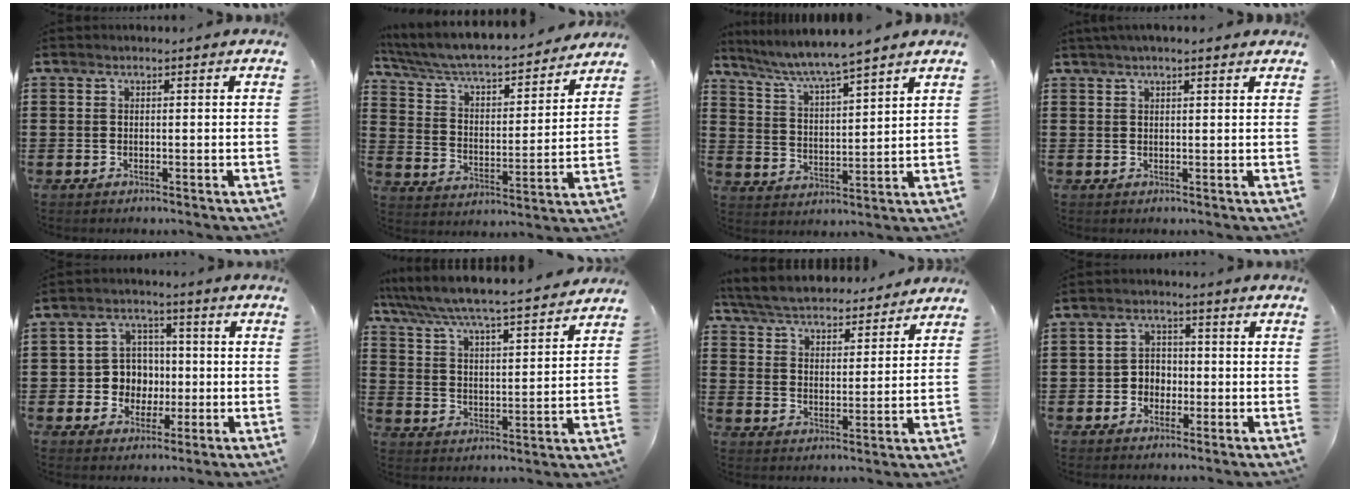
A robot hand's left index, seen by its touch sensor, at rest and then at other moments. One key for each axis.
{"total": 5.8, "fx": 5.2, "fy": 1.0, "fz": 2.3, "tx": -0.070, "ty": -0.045, "tz": 0.082}
{"total": 5.8, "fx": 5.3, "fy": -0.6, "fz": 2.4, "tx": -0.069, "ty": -0.033, "tz": 0.087}
{"total": 2.0, "fx": 1.6, "fy": 0.5, "fz": 1.1, "tx": -0.026, "ty": 0.005, "tz": 0.029}
{"total": 5.8, "fx": -0.5, "fy": 5.5, "fz": 1.6, "tx": -0.044, "ty": 0.015, "tz": -0.012}
{"total": 5.1, "fx": 4.8, "fy": -0.3, "fz": 1.6, "tx": -0.056, "ty": -0.040, "tz": 0.073}
{"total": 5.6, "fx": 5.5, "fy": 0.5, "fz": 1.0, "tx": -0.048, "ty": -0.035, "tz": 0.094}
{"total": 3.2, "fx": -1.3, "fy": 2.7, "fz": 1.1, "tx": -0.030, "ty": 0.008, "tz": -0.030}